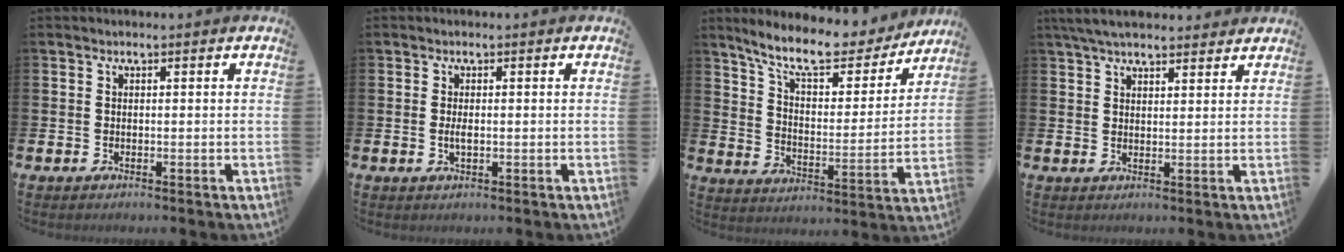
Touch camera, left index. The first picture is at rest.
{"total": 1.5, "force": [0.0, 0.6, 1.4], "torque": [-0.028, 0.003, -0.001]}
{"total": 10.6, "force": [9.4, 2.6, 4.3], "torque": [-0.108, -0.059, 0.161]}
{"total": 5.0, "force": [4.6, 1.2, 1.7], "torque": [-0.041, -0.011, 0.085]}